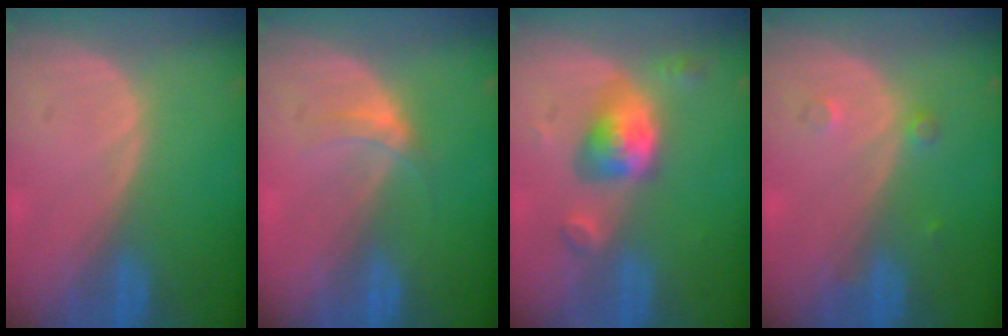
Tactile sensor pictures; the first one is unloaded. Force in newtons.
{"total": 2.6, "press": 2.2, "slide": 1.4}
{"total": 5.6, "press": 5.4, "slide": 1.8}
{"total": 1.5, "press": 1.5, "slide": 0.1}